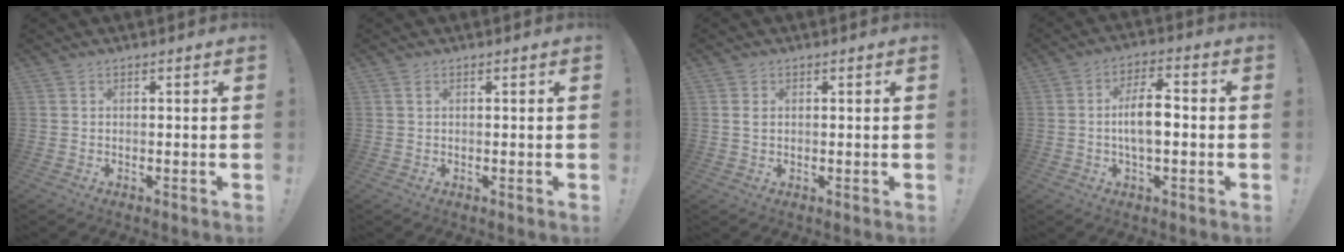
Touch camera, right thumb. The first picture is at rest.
{"total": 0.7, "force": [0.3, 0.4, 0.5], "torque": [-0.015, 0.004, 0.006]}
{"total": 1.4, "force": [0.3, 1.1, 0.9], "torque": [-0.018, 0.005, 0.005]}
{"total": 9.1, "force": [-0.9, 3.7, 8.3], "torque": [-0.147, 0.004, -0.023]}